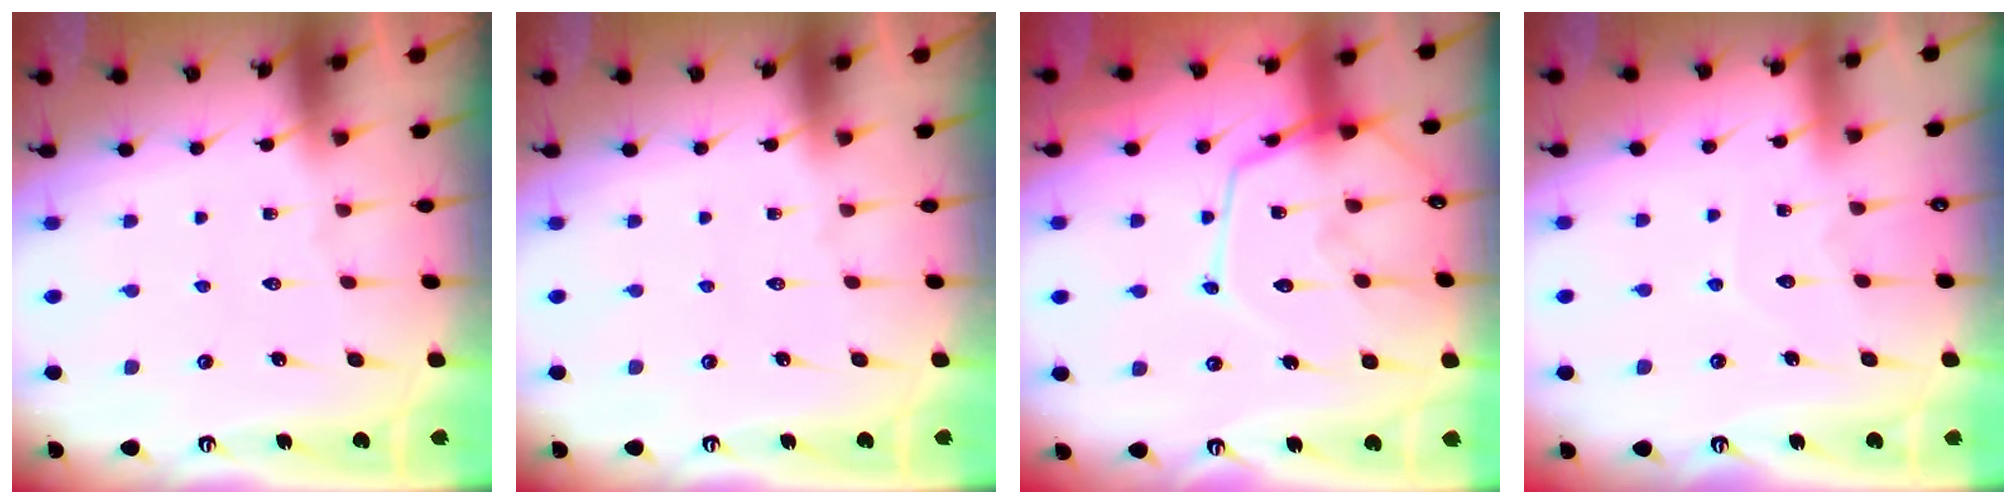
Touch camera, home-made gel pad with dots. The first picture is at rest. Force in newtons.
{"total": 0.0}
{"total": 15.2, "press": 15.2, "slide": 0.9}
{"total": 4.3, "press": 4.3, "slide": 0.4}